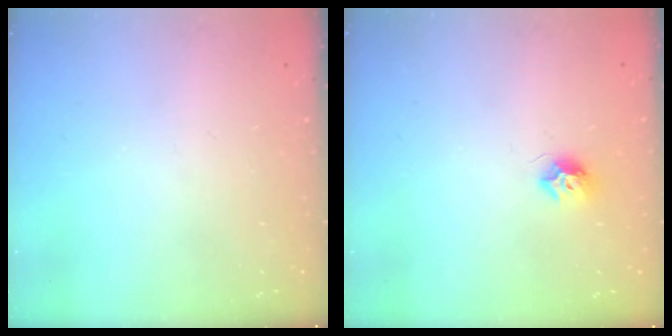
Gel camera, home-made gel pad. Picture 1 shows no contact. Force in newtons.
{"total": 7.4, "press": 7.4, "slide": 0.3}